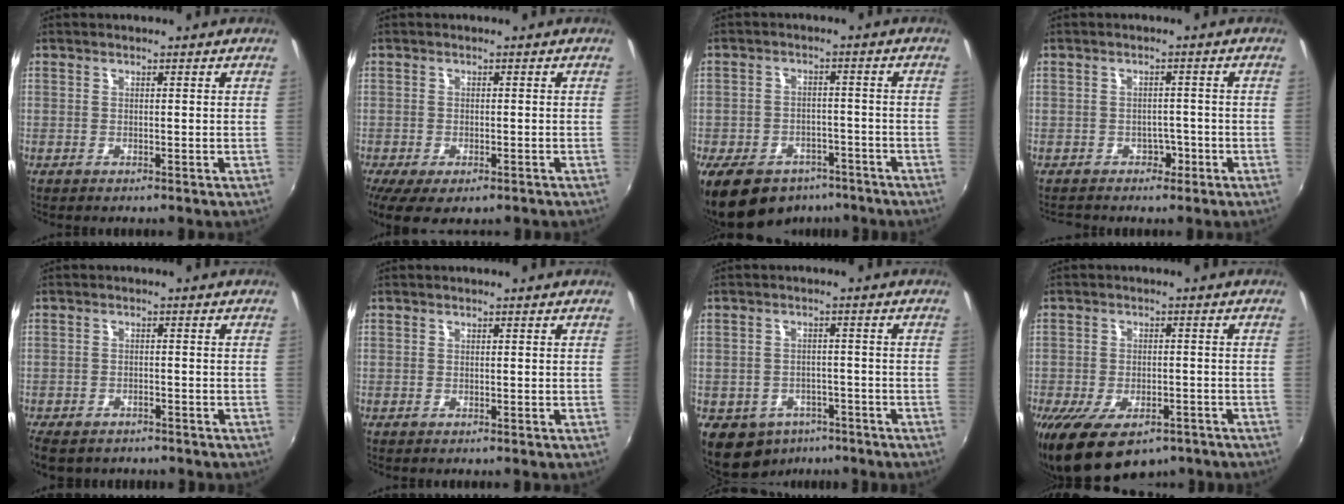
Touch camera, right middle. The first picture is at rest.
{"total": 7.3, "force": [-4.3, 3.2, 5.0], "torque": [-0.106, -0.036, -0.064]}
{"total": 15.1, "force": [-10.3, 8.9, 6.7], "torque": [-0.157, -0.006, -0.145]}
{"total": 3.2, "force": [-2.1, 2.4, 0.5], "torque": [-0.007, 0.010, -0.027]}
{"total": 7.2, "force": [-5.6, 3.2, 3.2], "torque": [-0.084, -0.026, -0.091]}
{"total": 0.0}
{"total": 9.3, "force": [-5.7, 6.8, 2.9], "torque": [-0.077, 0.003, -0.069]}
{"total": 13.5, "force": [-8.3, 6.7, 8.3], "torque": [-0.171, -0.036, -0.123]}